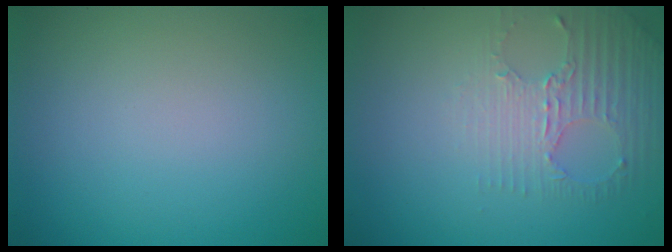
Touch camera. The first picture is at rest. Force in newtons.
{"total": 2.8, "press": 2.4, "slide": 1.4}